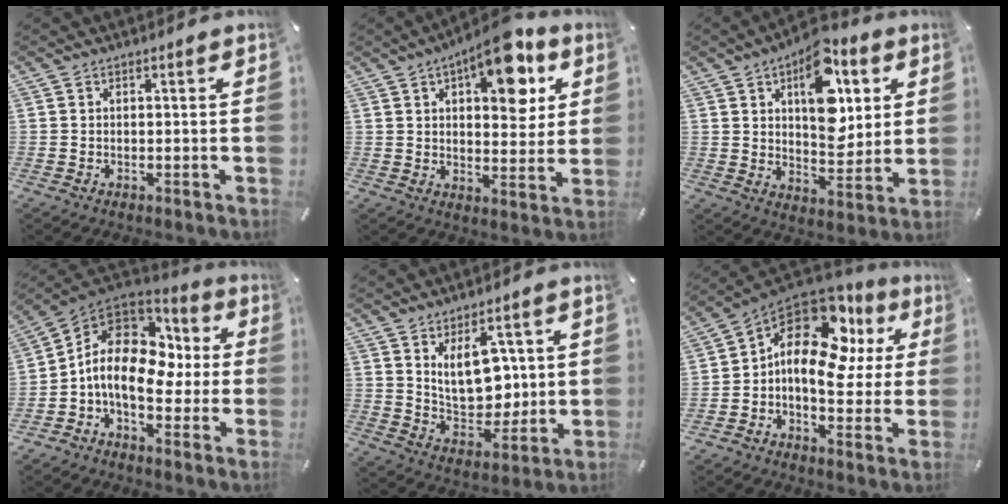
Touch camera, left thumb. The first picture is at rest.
{"total": 14.7, "force": [8.0, 6.7, 10.3], "torque": [-0.130, -0.041, 0.131]}
{"total": 16.2, "force": [6.5, 9.7, 11.2], "torque": [-0.137, -0.026, 0.110]}
{"total": 14.0, "force": [-1.5, 9.4, 10.3], "torque": [-0.193, 0.012, -0.026]}
{"total": 12.2, "force": [4.0, 8.2, 8.1], "torque": [-0.125, -0.015, 0.079]}
{"total": 16.2, "force": [5.1, 10.1, 11.6], "torque": [-0.197, -0.031, 0.084]}